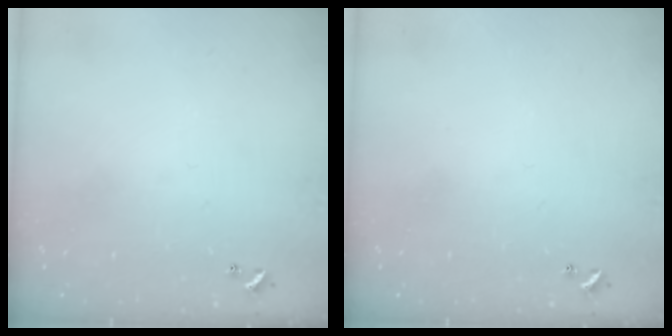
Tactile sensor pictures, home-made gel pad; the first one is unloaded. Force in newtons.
{"total": 0.0}